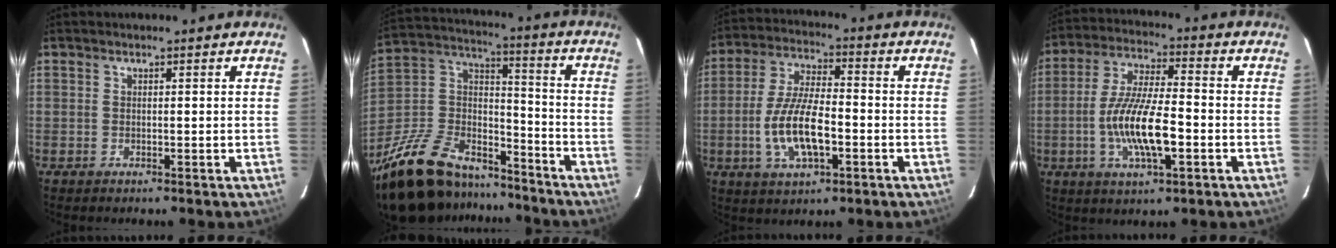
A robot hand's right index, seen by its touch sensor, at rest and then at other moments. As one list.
[{"total": 29.8, "force": [-21.7, 14.1, 14.9], "torque": [-0.321, 0.019, -0.341]}, {"total": 12.6, "force": [-3.5, 4.7, 11.1], "torque": [-0.226, -0.002, -0.060]}, {"total": 13.3, "force": [-3.5, 3.5, 12.3], "torque": [-0.246, -0.005, -0.064]}]